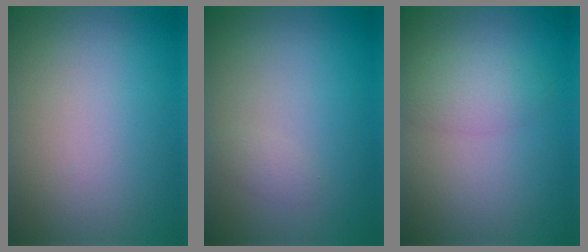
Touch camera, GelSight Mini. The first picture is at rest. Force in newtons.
{"total": 0.8, "press": 0.8, "slide": 0.0}
{"total": 2.3, "press": 2.3, "slide": 0.1}